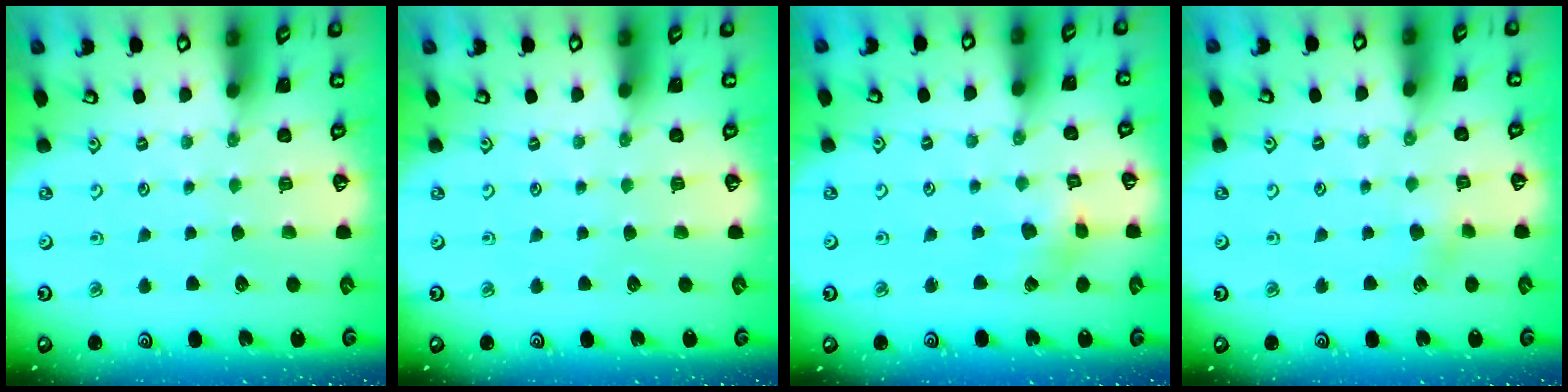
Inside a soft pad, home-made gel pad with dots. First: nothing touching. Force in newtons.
{"total": 0.0}
{"total": 3.0, "press": 2.9, "slide": 0.5}
{"total": 3.0, "press": 2.9, "slide": 0.5}